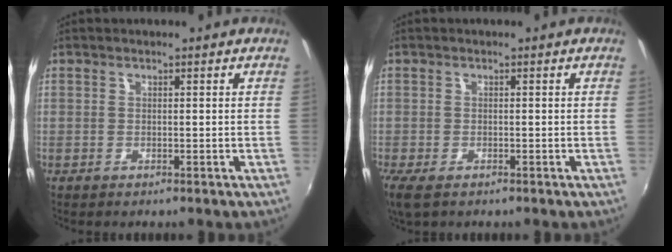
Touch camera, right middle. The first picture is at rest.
{"total": 4.1, "force": [-2.7, 1.6, 2.8], "torque": [-0.062, -0.019, -0.047]}